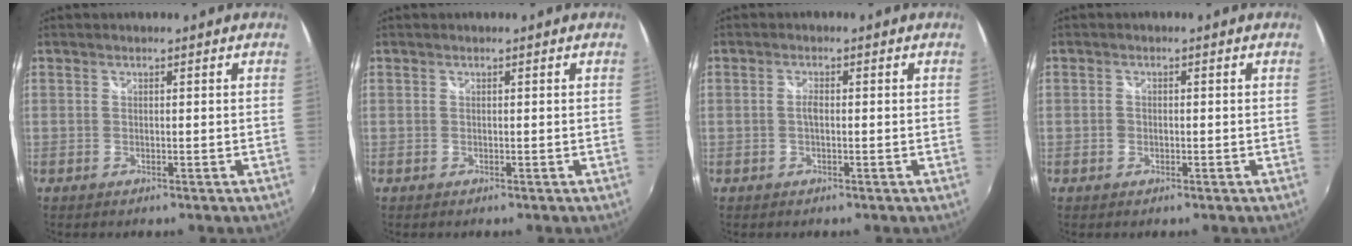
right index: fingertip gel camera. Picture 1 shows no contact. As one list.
[{"total": 0.0}, {"total": 1.4, "force": [-0.2, 0.6, 1.3], "torque": [-0.025, 0.004, -0.006]}, {"total": 1.1, "force": [-0.4, 0.9, 0.4], "torque": [-0.008, 0.000, -0.009]}]